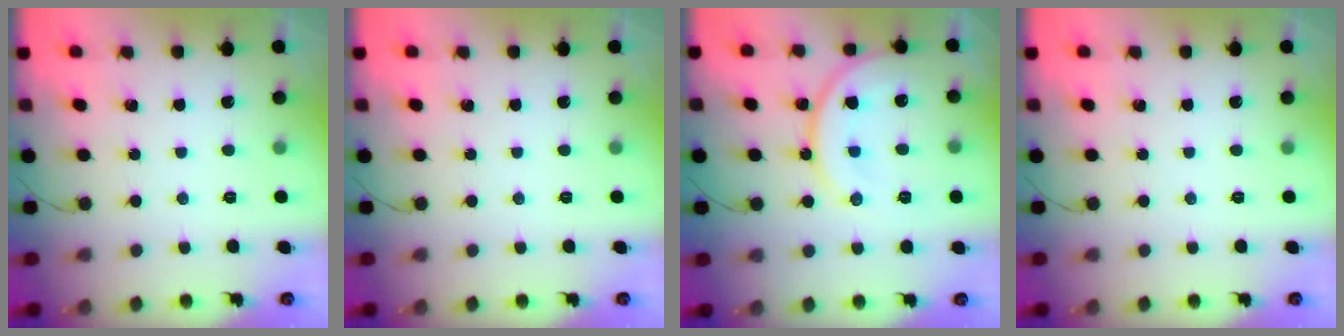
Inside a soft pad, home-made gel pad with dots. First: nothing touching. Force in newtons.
{"total": 0.0}
{"total": 13.7, "press": 13.6, "slide": 1.4}
{"total": 0.0}